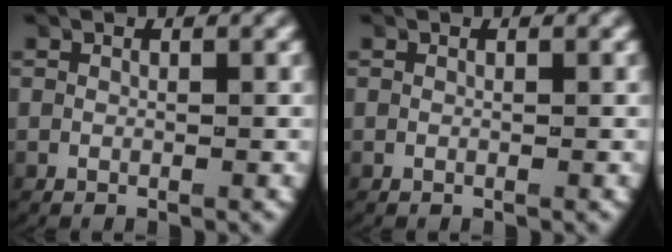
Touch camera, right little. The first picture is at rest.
{"total": 0.0}